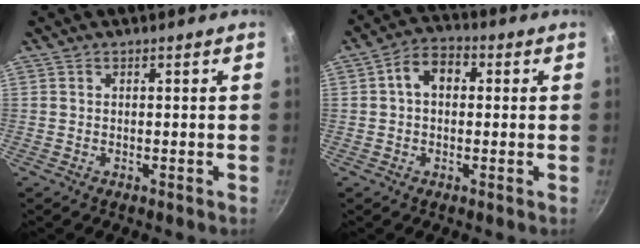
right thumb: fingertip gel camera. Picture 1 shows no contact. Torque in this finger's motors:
{"motor_torque": [-0.69, 0.76, 0.74, -0.15, 0.02]}